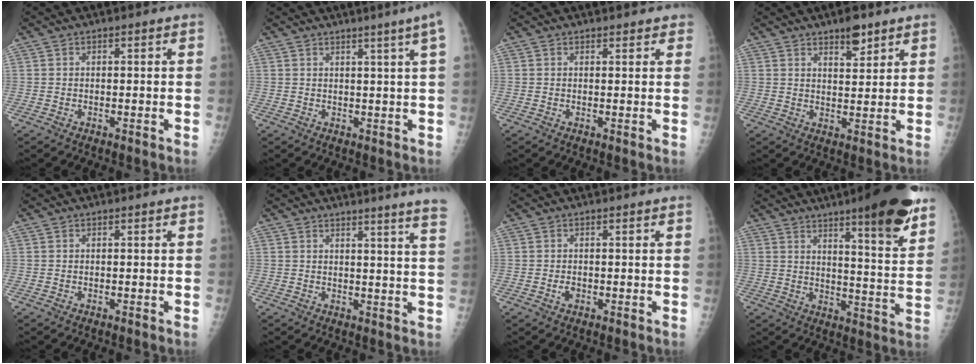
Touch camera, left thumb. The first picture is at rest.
{"total": 5.2, "force": [3.0, -1.3, 4.0], "torque": [-0.055, -0.011, 0.038]}
{"total": 2.1, "force": [1.8, 0.8, 0.6], "torque": [0.011, -0.002, 0.016]}
{"total": 5.1, "force": [3.7, 1.7, 3.1], "torque": [-0.035, -0.026, 0.059]}
{"total": 0.0}
{"total": 12.4, "force": [10.6, -1.2, 6.4], "torque": [-0.077, -0.083, 0.102]}
{"total": 1.1, "force": [-0.2, 0.8, 0.8], "torque": [-0.012, 0.000, -0.001]}
{"total": 18.8, "force": [12.7, 2.7, 13.6], "torque": [-0.164, -0.067, 0.173]}